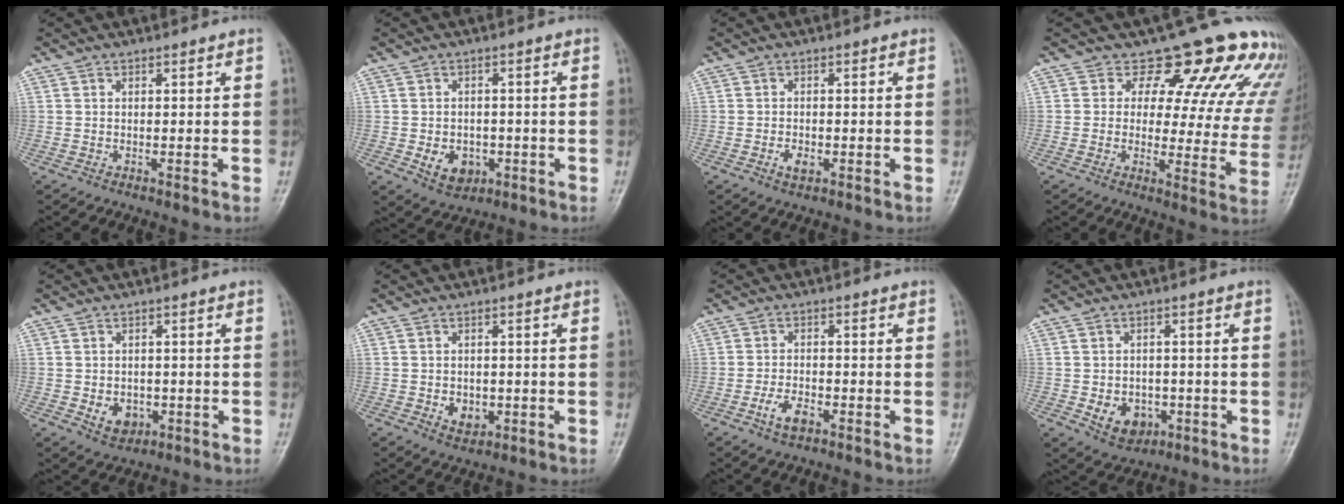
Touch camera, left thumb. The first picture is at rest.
{"total": 5.8, "force": [-1.8, 4.6, 3.2], "torque": [-0.028, 0.007, -0.015]}
{"total": 2.2, "force": [-1.0, 1.3, 1.4], "torque": [-0.022, 0.001, -0.014]}
{"total": 17.2, "force": [13.9, 7.1, 7.3], "torque": [-0.028, -0.084, 0.141]}
{"total": 4.5, "force": [-1.2, 3.6, 2.5], "torque": [-0.019, 0.003, -0.007]}
{"total": 3.7, "force": [-0.9, 2.9, 2.1], "torque": [-0.016, 0.001, -0.005]}
{"total": 4.2, "force": [-2.3, 2.1, 2.7], "torque": [-0.051, 0.012, -0.042]}
{"total": 6.7, "force": [-2.0, 5.3, 3.6], "torque": [-0.032, 0.009, -0.019]}